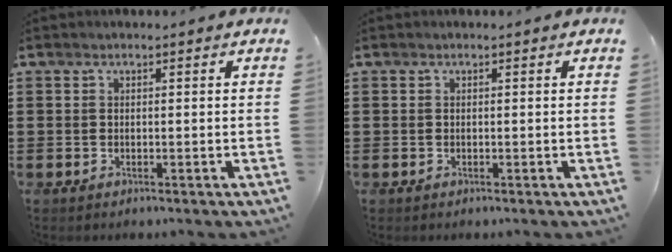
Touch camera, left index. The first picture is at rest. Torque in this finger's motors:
{"motor_torque": [0.00, 0.00, 0.00, 0.00]}